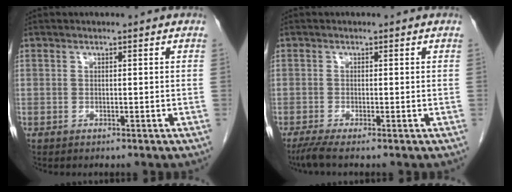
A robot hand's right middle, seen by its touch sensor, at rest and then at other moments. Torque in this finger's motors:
{"motor_torque": [0.38, -0.25, 0.02, 0.00]}